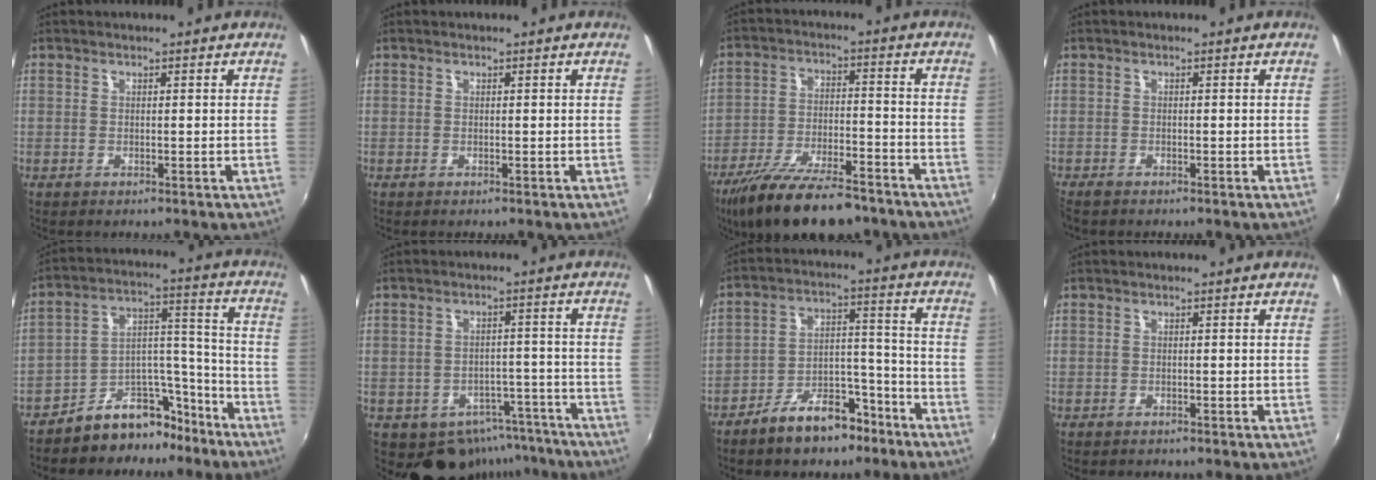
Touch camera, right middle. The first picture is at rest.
{"total": 0.0}
{"total": 17.3, "force": [-13.7, 4.4, 9.5], "torque": [-0.186, -0.036, -0.224]}
{"total": 1.5, "force": [-1.4, 0.5, 0.4], "torque": [-0.012, -0.008, -0.028]}
{"total": 11.0, "force": [-9.1, 5.2, 3.2], "torque": [-0.033, 0.066, -0.136]}
{"total": 11.4, "force": [-8.6, 6.8, 3.1], "torque": [-0.055, 0.015, -0.086]}
{"total": 10.7, "force": [-8.0, 4.5, 5.5], "torque": [-0.089, 0.033, -0.116]}
{"total": 0.9, "force": [-0.6, -0.6, -0.2], "torque": [0.002, -0.005, -0.011]}